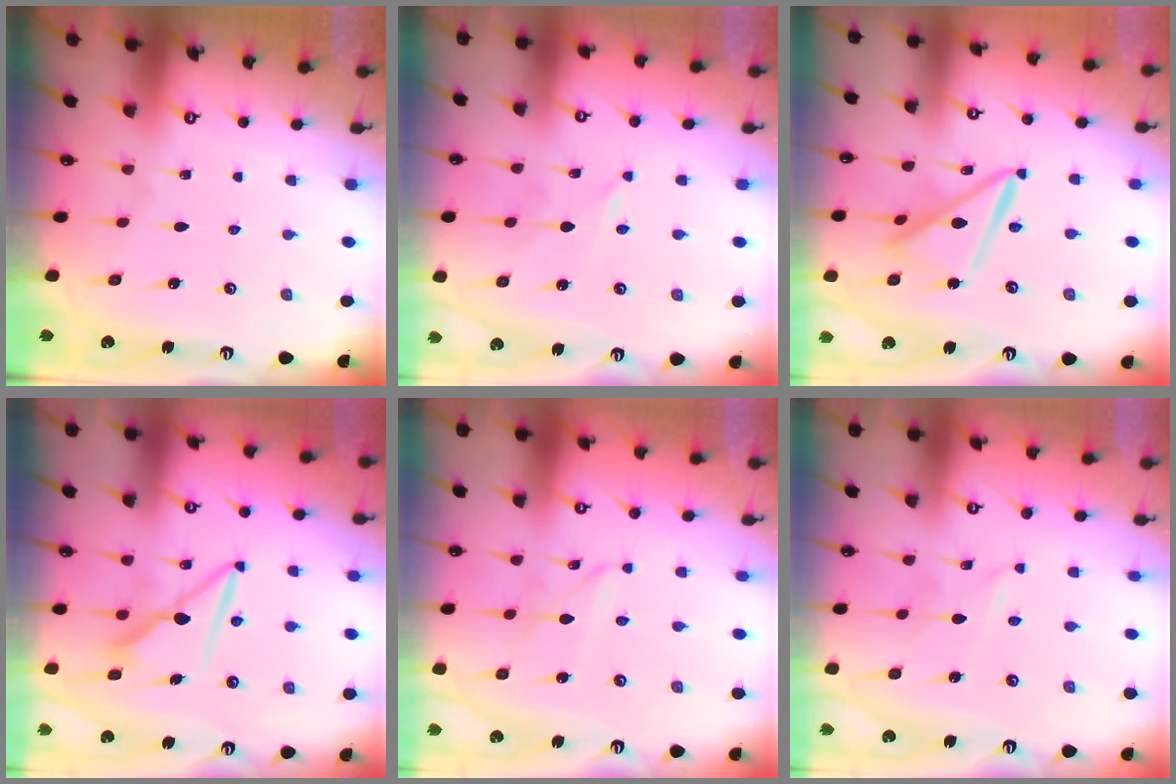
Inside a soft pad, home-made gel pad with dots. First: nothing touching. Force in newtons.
{"total": 1.4, "press": 1.3, "slide": 0.3}
{"total": 12.9, "press": 12.8, "slide": 1.2}
{"total": 8.7, "press": 8.7, "slide": 0.4}
{"total": 2.5, "press": 2.4, "slide": 0.3}
{"total": 1.6, "press": 1.6, "slide": 0.2}